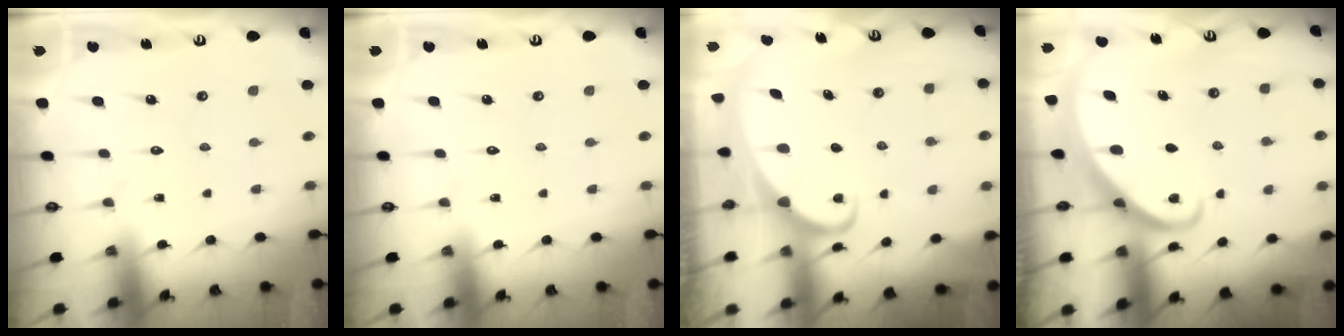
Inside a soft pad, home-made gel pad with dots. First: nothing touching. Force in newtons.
{"total": 0.0}
{"total": 2.0, "press": 2.0, "slide": 0.2}
{"total": 2.3, "press": 2.3, "slide": 0.3}